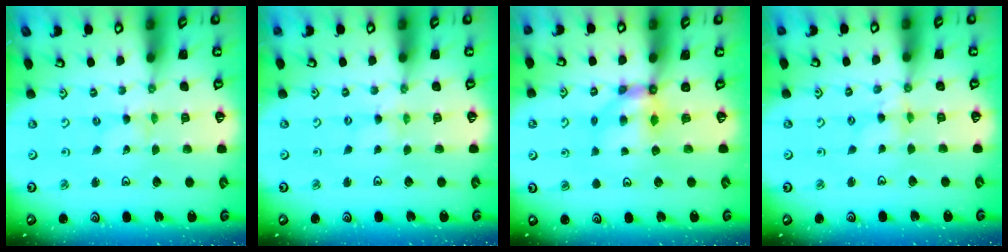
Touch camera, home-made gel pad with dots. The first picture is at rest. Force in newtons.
{"total": 1.2, "press": 1.1, "slide": 0.2}
{"total": 5.9, "press": 5.9, "slide": 0.4}
{"total": 3.0, "press": 3.0, "slide": 0.2}